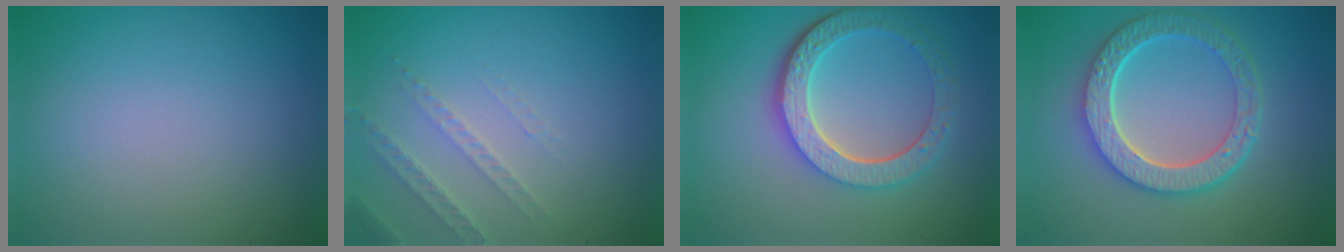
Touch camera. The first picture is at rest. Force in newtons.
{"total": 2.2, "press": 2.1, "slide": 0.7}
{"total": 6.3, "press": 4.6, "slide": 4.2}
{"total": 6.3, "press": 5.0, "slide": 3.7}